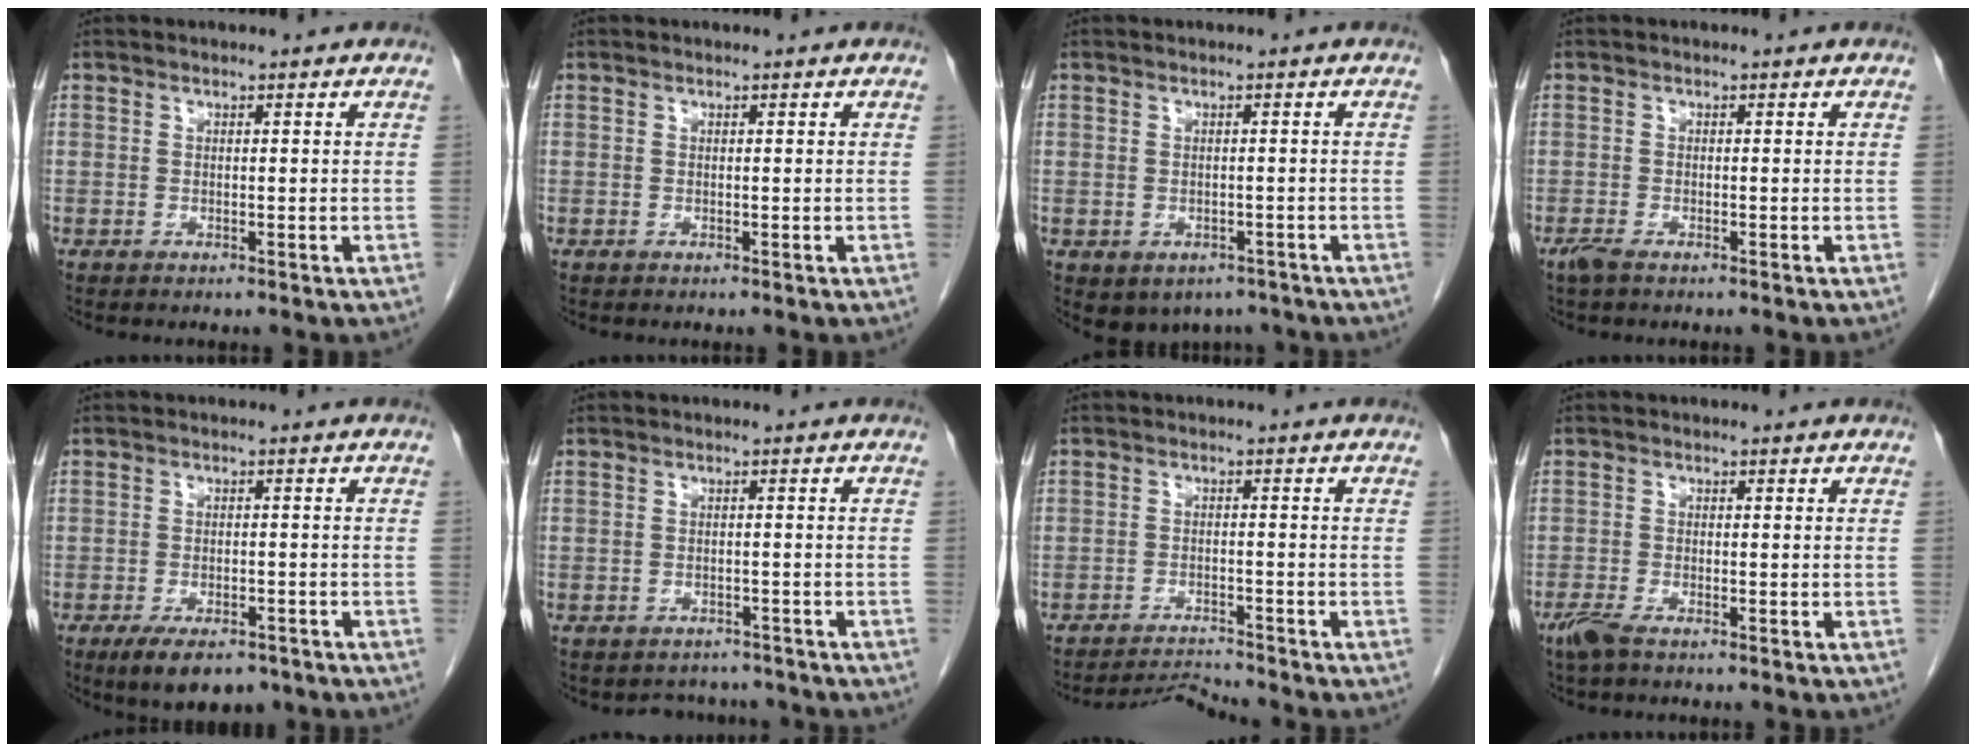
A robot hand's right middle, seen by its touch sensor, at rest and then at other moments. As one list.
[{"total": 0.0}, {"total": 4.8, "force": [-3.2, 3.3, 1.3], "torque": [-0.010, 0.007, -0.035]}, {"total": 1.5, "force": [-1.1, 0.3, 1.0], "torque": [-0.028, -0.005, -0.021]}, {"total": 7.3, "force": [-5.1, 3.0, 4.2], "torque": [-0.068, -0.007, -0.077]}, {"total": 3.7, "force": [-3.3, 1.7, -0.2], "torque": [0.001, 0.005, -0.044]}, {"total": 3.5, "force": [-3.1, -1.4, -1.0], "torque": [0.013, -0.012, -0.049]}, {"total": 2.6, "force": [-1.9, 0.5, 1.7], "torque": [-0.042, -0.007, -0.039]}]